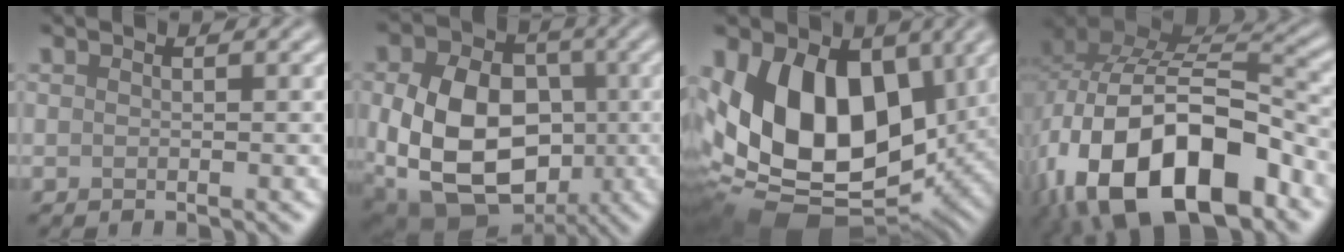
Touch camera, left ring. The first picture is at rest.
{"total": 13.8, "force": [-1.7, 10.2, 9.2], "torque": [-0.155, -0.023, -0.029]}
{"total": 15.4, "force": [1.1, 9.8, 11.9], "torque": [-0.203, -0.015, 0.005]}
{"total": 17.2, "force": [-7.6, 9.1, 12.5], "torque": [-0.218, -0.007, -0.131]}